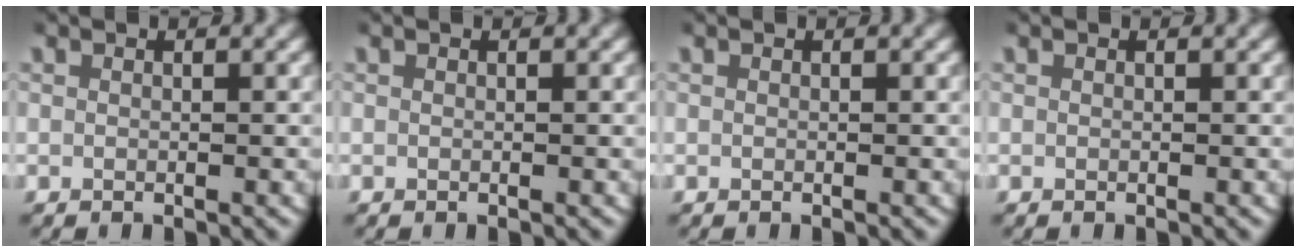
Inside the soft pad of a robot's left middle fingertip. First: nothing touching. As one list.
[{"total": 0.0}, {"total": 0.0}, {"total": 0.0}]